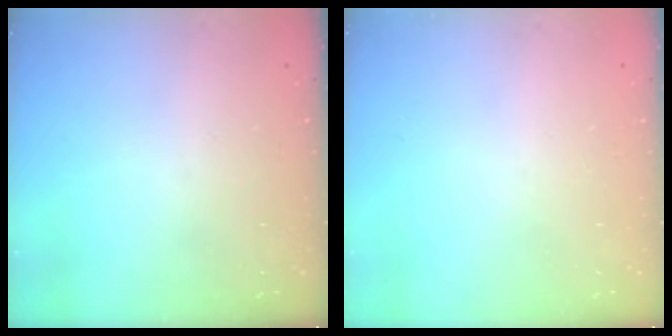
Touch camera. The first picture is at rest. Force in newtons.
{"total": 0.0}